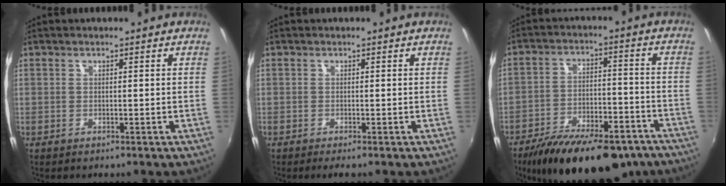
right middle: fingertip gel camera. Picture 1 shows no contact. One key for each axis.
{"total": 0.7, "fx": -0.5, "fy": -0.2, "fz": 0.3, "tx": -0.007, "ty": -0.003, "tz": -0.011}
{"total": 23.9, "fx": -18.1, "fy": 9.0, "fz": 12.8, "tx": -0.228, "ty": -0.020, "tz": -0.252}